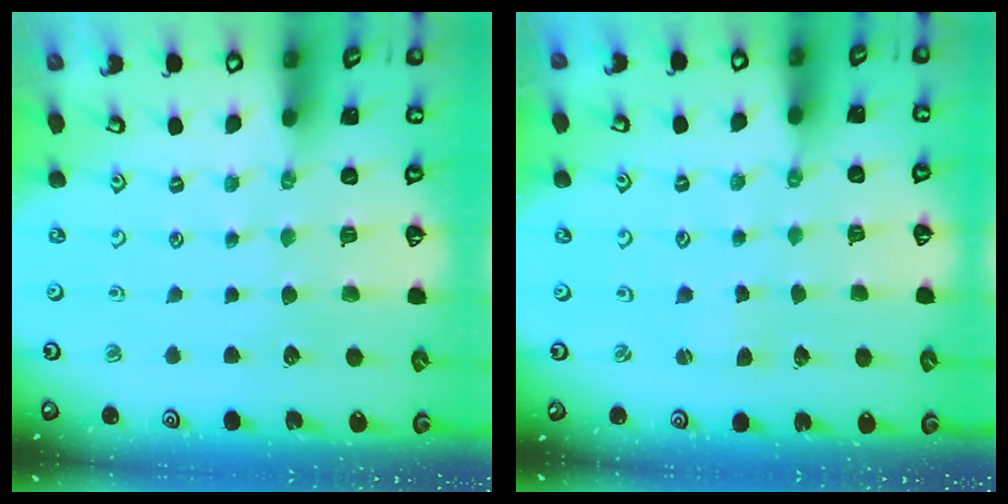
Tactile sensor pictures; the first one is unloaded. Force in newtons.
{"total": 1.8, "press": 1.7, "slide": 0.2}